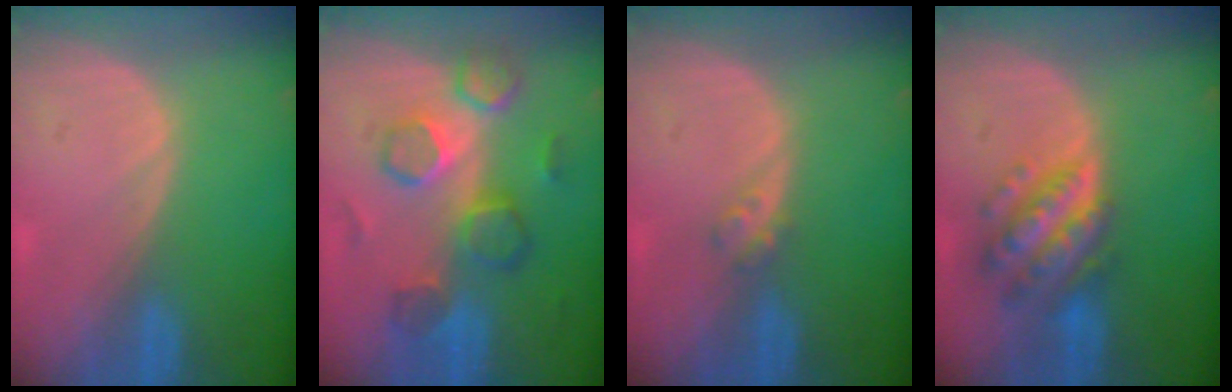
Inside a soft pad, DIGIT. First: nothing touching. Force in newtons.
{"total": 8.7, "press": 8.4, "slide": 2.2}
{"total": 1.8, "press": 1.5, "slide": 0.9}
{"total": 7.6, "press": 7.6, "slide": 0.6}